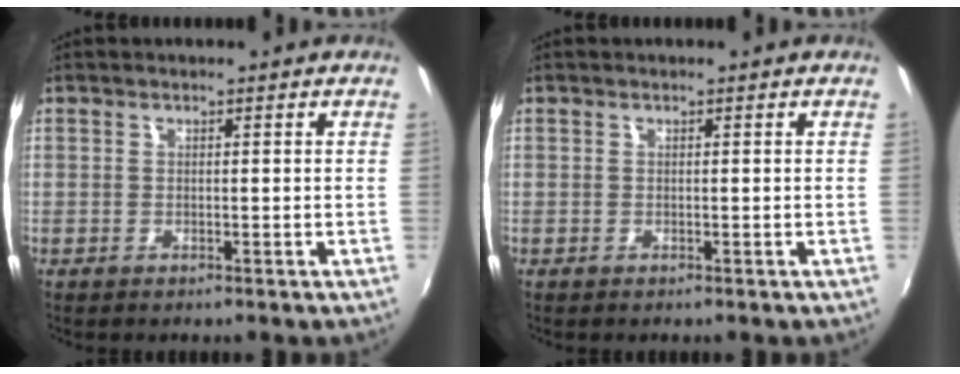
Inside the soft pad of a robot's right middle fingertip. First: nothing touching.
{"total": 0.0}